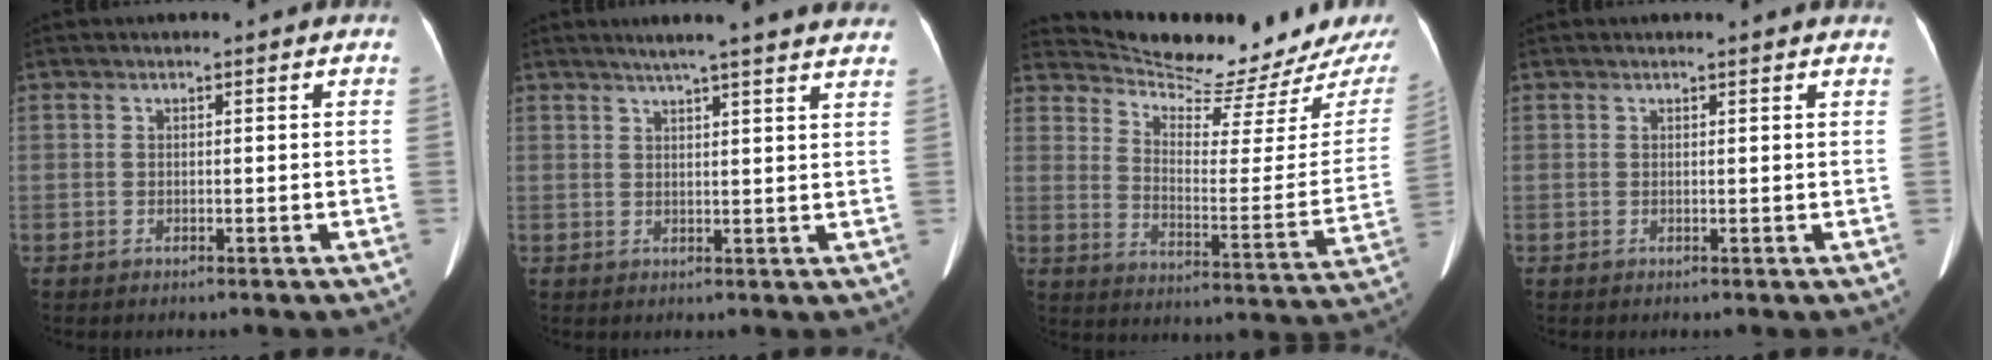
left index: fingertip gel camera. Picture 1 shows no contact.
{"total": 15.7, "force": [13.8, 0.2, 7.5], "torque": [-0.105, 0.008, 0.164]}
{"total": 16.7, "force": [16.0, -0.1, 4.7], "torque": [-0.078, -0.082, 0.226]}
{"total": 3.2, "force": [3.0, 0.2, 1.0], "torque": [-0.018, 0.013, 0.028]}